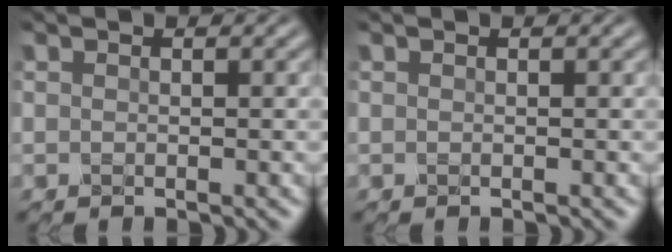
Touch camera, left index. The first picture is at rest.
{"total": 0.0}